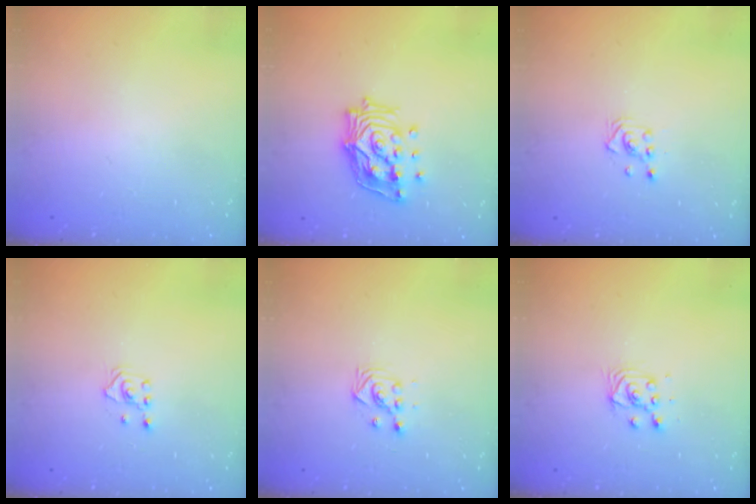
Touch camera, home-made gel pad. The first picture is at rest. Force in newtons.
{"total": 14.8, "press": 14.7, "slide": 2.0}
{"total": 2.8, "press": 2.8, "slide": 0.3}
{"total": 2.0, "press": 1.8, "slide": 0.9}
{"total": 2.9, "press": 2.9, "slide": 0.4}
{"total": 3.7, "press": 3.7, "slide": 0.3}